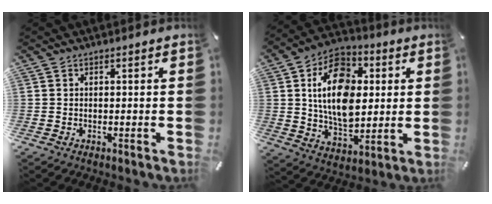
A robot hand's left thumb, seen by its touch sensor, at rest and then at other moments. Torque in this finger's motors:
{"motor_torque": [0.98, 0.93, 0.63, -0.26, 0.65]}